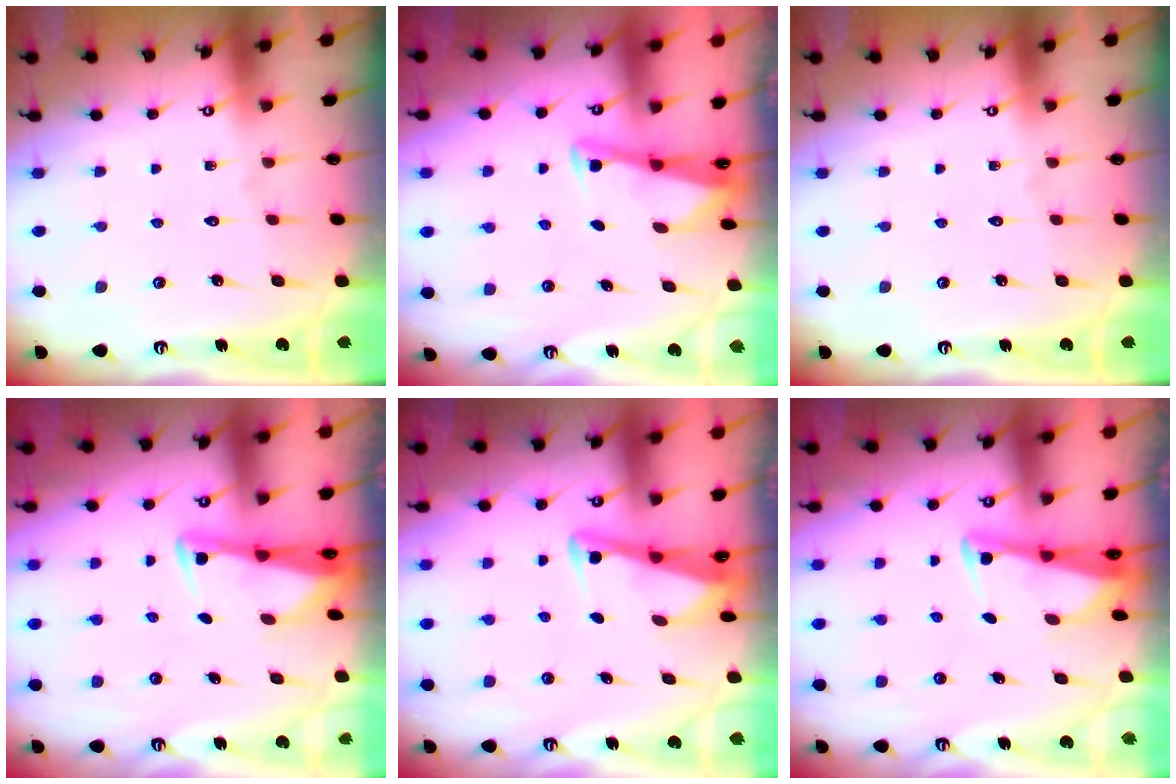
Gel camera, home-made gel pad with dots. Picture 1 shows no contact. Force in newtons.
{"total": 2.8, "press": 2.8, "slide": 0.3}
{"total": 0.0}
{"total": 2.5, "press": 2.5, "slide": 0.5}
{"total": 3.4, "press": 3.4, "slide": 0.4}
{"total": 2.8, "press": 2.8, "slide": 0.3}